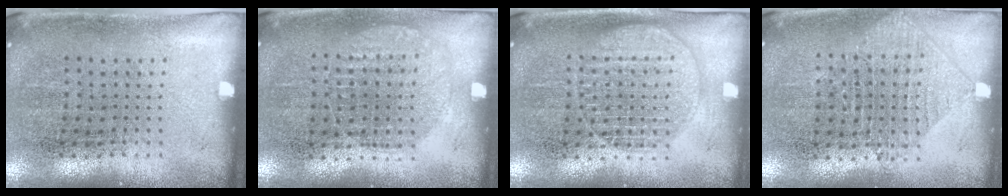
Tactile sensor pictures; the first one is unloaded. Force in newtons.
{"total": 0.7, "press": 0.6, "slide": 0.2}
{"total": 1.4, "press": 1.4, "slide": 0.2}
{"total": 0.9, "press": 0.9, "slide": 0.2}